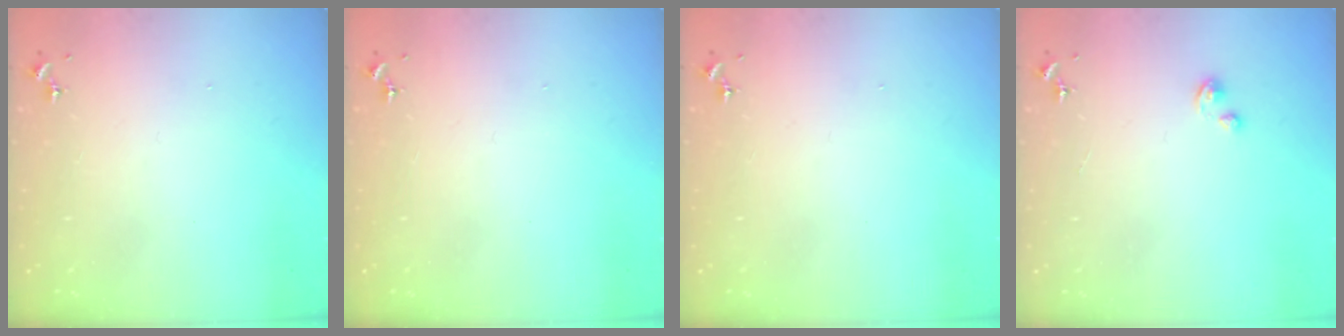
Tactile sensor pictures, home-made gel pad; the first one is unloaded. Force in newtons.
{"total": 0.0}
{"total": 0.0}
{"total": 1.9, "press": 1.9, "slide": 0.2}